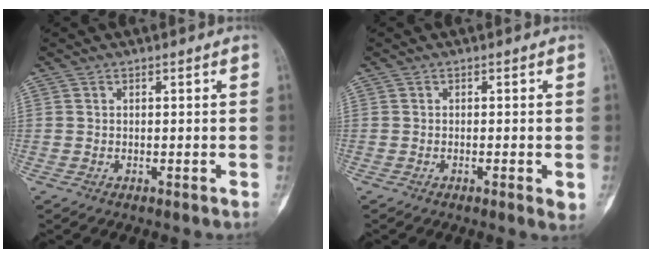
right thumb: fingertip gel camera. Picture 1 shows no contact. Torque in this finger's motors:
{"motor_torque": [-0.37, 0.17, 0.09, -0.10, -0.09]}